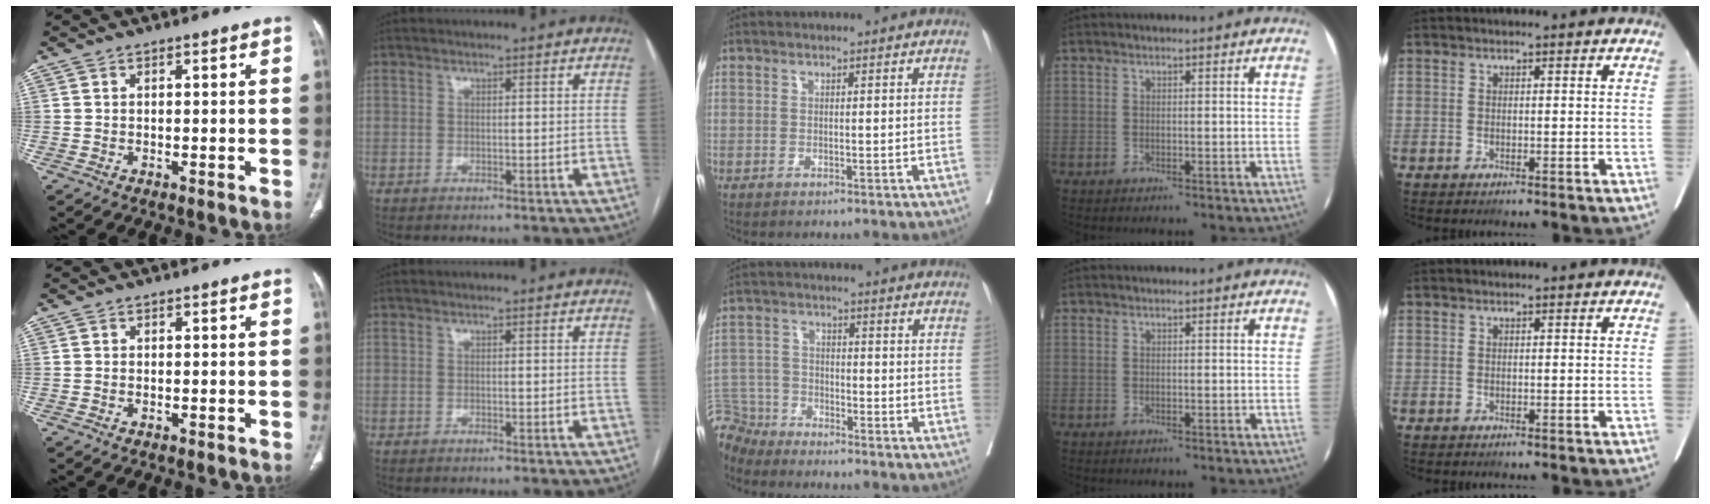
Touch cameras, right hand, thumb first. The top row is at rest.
{"middle": {"total": 6.7, "force": [-6.3, 1.9, -1.1], "torque": [0.022, 0.007, -0.130]}}